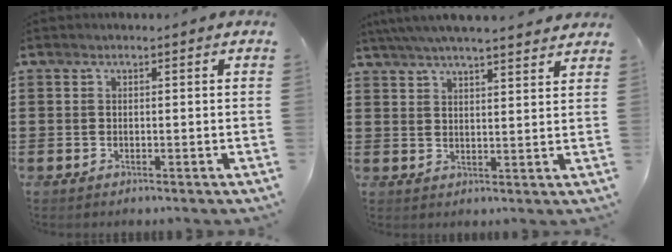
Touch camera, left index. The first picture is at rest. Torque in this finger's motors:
{"motor_torque": [0.69, -0.48, 1.06, 0.21]}